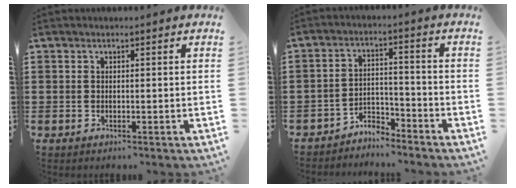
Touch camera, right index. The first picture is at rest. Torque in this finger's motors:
{"motor_torque": [-0.34, 0.37, 0.01, -0.03]}